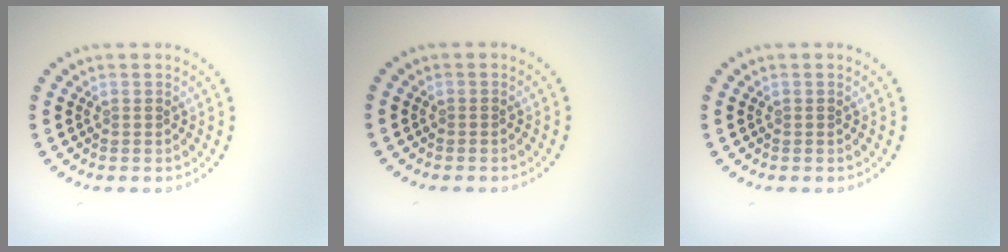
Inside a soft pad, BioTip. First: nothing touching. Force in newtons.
{"total": 0.0}
{"total": 0.0}